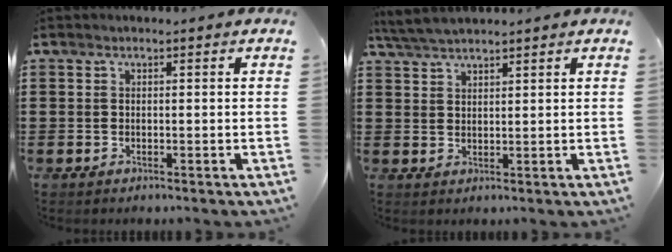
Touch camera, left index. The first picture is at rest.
{"total": 3.8, "force": [3.5, 0.5, 1.4], "torque": [-0.037, -0.001, 0.068]}